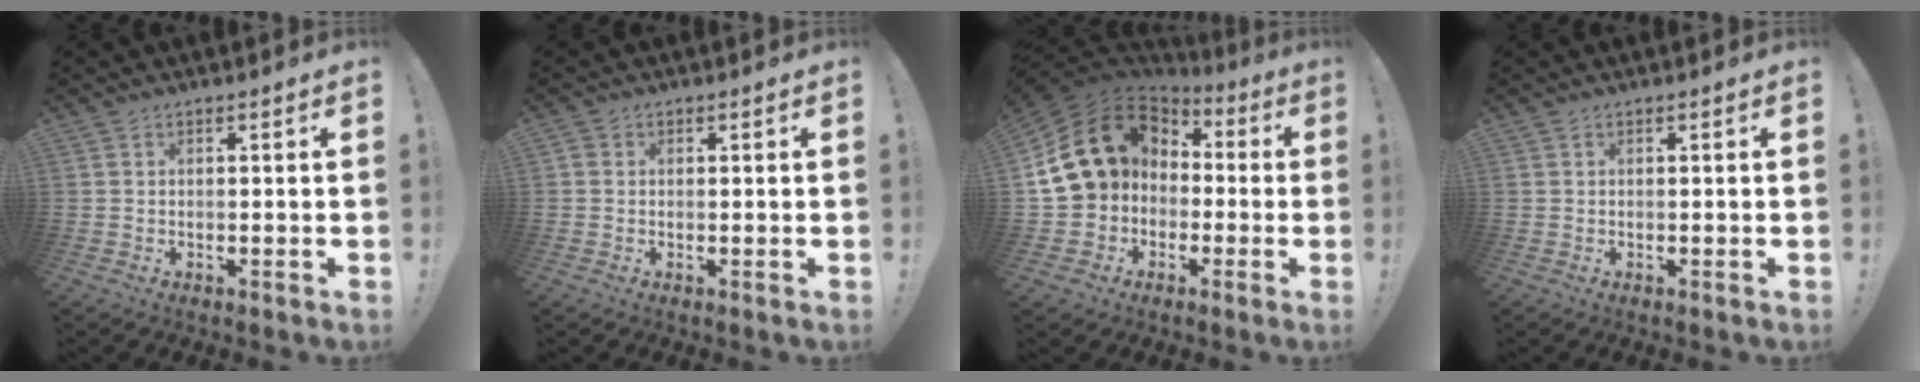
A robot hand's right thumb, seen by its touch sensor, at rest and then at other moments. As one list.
[{"total": 1.1, "force": [0.2, 1.0, 0.4], "torque": [-0.001, 0.000, 0.001]}, {"total": 19.7, "force": [3.8, 16.2, 10.5], "torque": [-0.194, -0.007, 0.098]}, {"total": 0.0}]